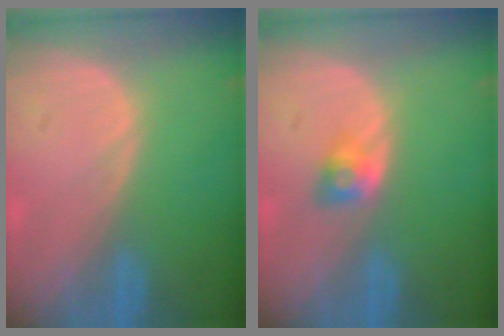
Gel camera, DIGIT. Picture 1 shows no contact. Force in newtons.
{"total": 2.7, "press": 2.4, "slide": 1.3}